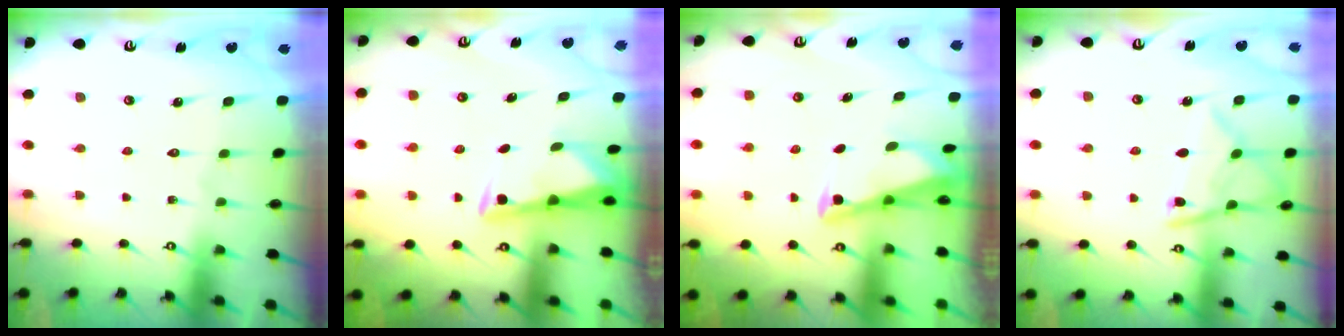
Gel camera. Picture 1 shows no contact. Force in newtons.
{"total": 3.0, "press": 3.0, "slide": 0.3}
{"total": 2.7, "press": 2.7, "slide": 0.3}
{"total": 11.5, "press": 11.4, "slide": 1.1}